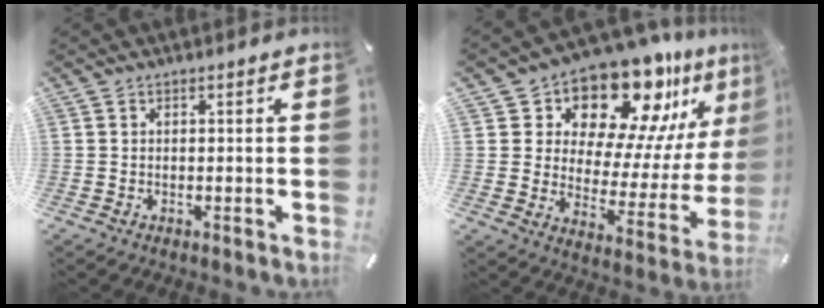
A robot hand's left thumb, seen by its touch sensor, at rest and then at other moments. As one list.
[{"total": 18.3, "force": [15.9, 7.0, 5.9], "torque": [-0.085, -0.154, 0.267]}]